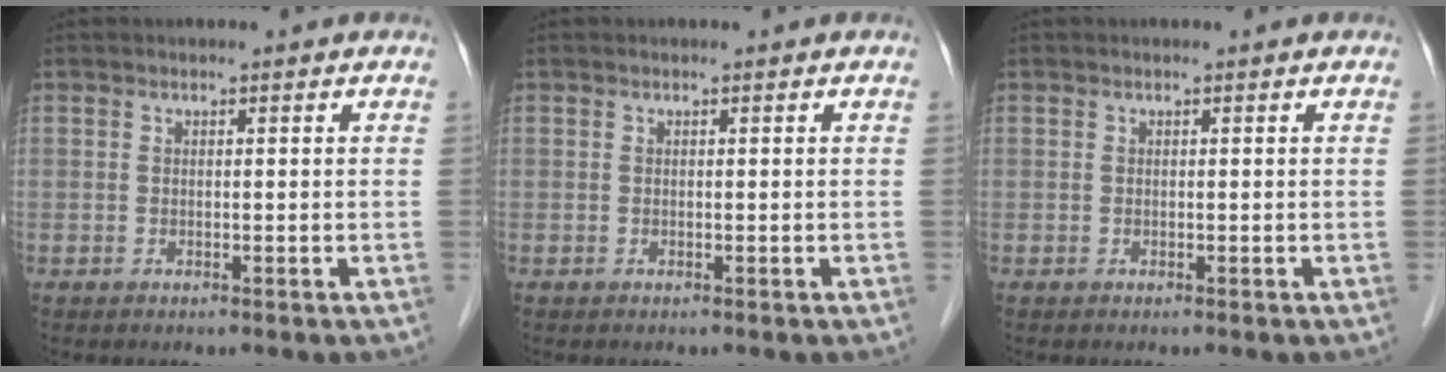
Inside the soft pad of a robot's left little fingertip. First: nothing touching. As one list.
[{"total": 0.0}, {"total": 0.0}]